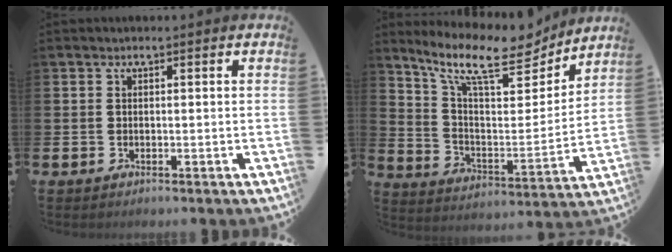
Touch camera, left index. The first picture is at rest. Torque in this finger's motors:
{"motor_torque": [1.00, -1.14, 0.41, 0.21]}